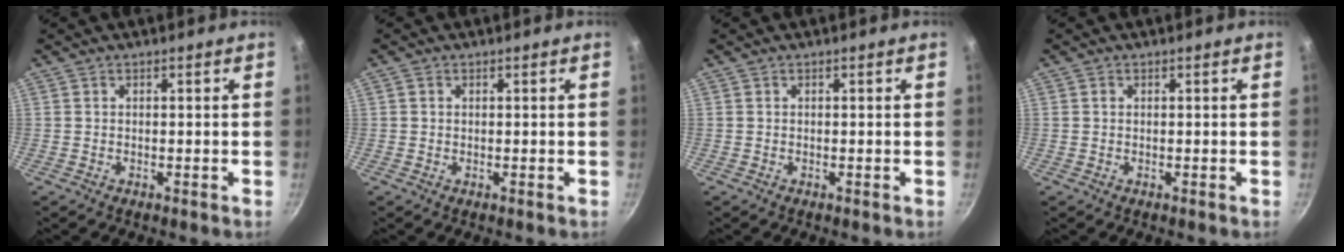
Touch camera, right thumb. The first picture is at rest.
{"total": 0.6, "force": [0.2, 0.5, 0.2], "torque": [-0.002, 0.002, 0.001]}
{"total": 0.0}
{"total": 0.5, "force": [0.1, 0.4, 0.2], "torque": [-0.001, 0.003, 0.001]}